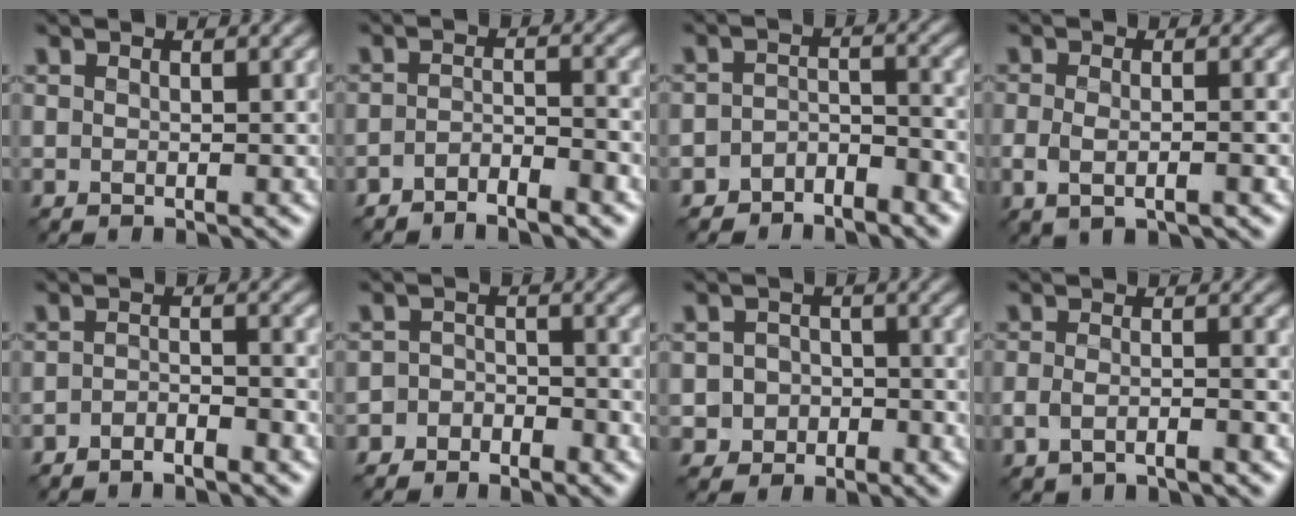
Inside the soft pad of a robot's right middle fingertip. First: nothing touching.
{"total": 2.8, "force": [-2.3, 0.3, 1.7], "torque": [-0.029, 0.002, -0.045]}
{"total": 2.7, "force": [-2.5, 0.9, 0.5], "torque": [-0.008, 0.010, -0.049]}
{"total": 3.1, "force": [-0.9, 1.4, 2.6], "torque": [-0.045, -0.003, -0.008]}
{"total": 2.0, "force": [-1.7, 0.3, 1.1], "torque": [-0.020, 0.004, -0.034]}
{"total": 2.3, "force": [-2.0, 1.2, 0.2], "torque": [0.016, 0.012, -0.046]}
{"total": 2.7, "force": [-1.2, 2.4, 0.4], "torque": [0.025, 0.009, -0.031]}
{"total": 2.5, "force": [-1.5, 1.0, 1.7], "torque": [-0.037, -0.002, -0.029]}